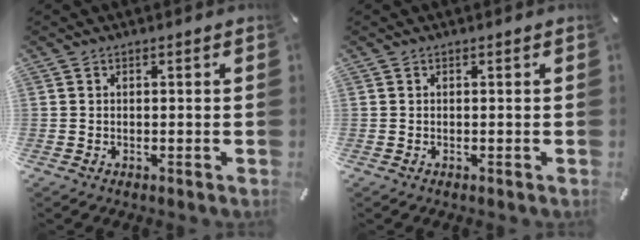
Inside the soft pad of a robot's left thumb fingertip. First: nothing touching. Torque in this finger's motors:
{"motor_torque": [0.00, 0.00, 0.00, 0.00, 0.00]}